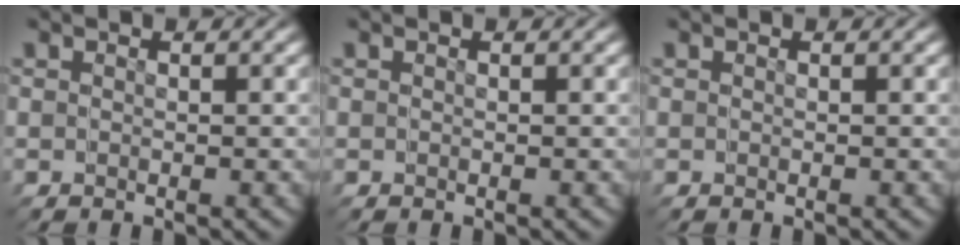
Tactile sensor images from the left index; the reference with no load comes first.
{"total": 0.0}
{"total": 0.0}